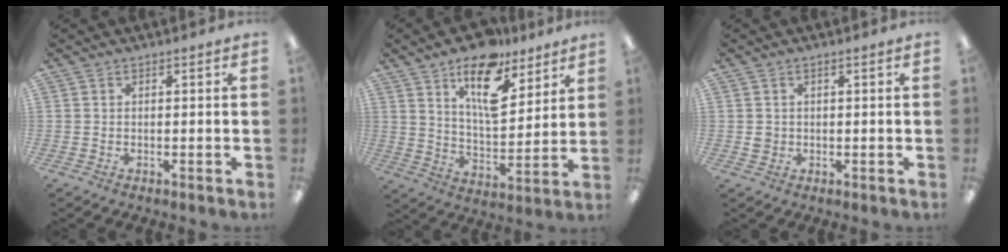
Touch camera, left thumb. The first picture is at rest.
{"total": 15.9, "force": [10.8, 7.2, 9.2], "torque": [-0.135, -0.062, 0.184]}
{"total": 1.7, "force": [0.1, 1.5, 0.7], "torque": [-0.015, 0.004, 0.001]}